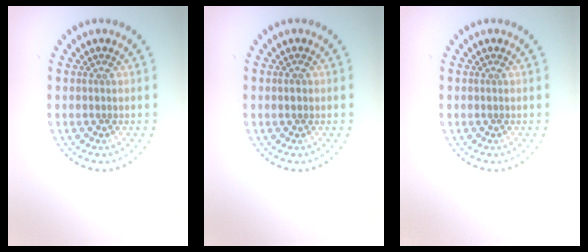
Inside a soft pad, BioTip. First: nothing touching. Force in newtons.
{"total": 1.1, "press": 1.1, "slide": 0.0}
{"total": 0.0}